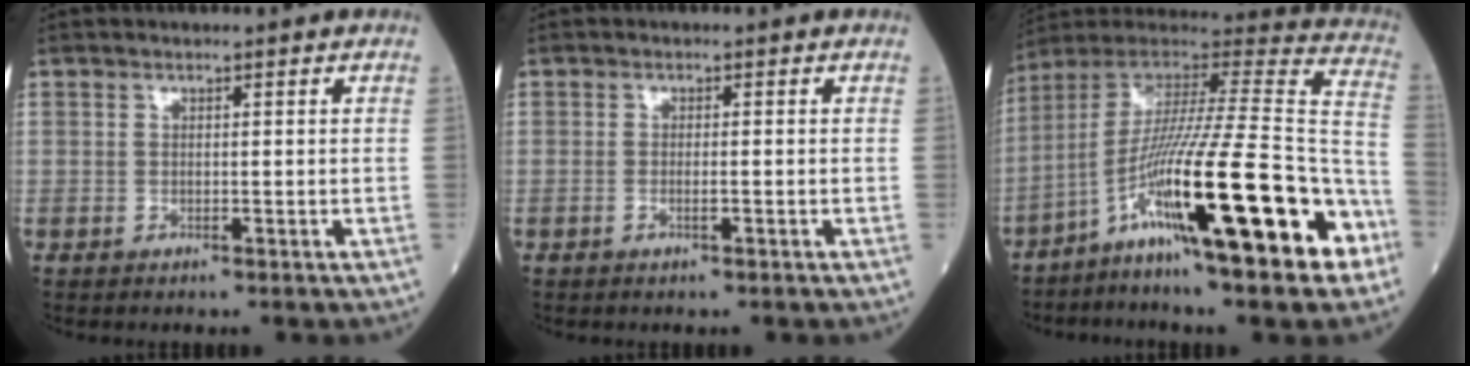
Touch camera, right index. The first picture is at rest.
{"total": 1.2, "force": [-0.4, 0.2, 1.1], "torque": [-0.024, -0.001, -0.007]}
{"total": 28.8, "force": [-12.1, 2.6, 26.0], "torque": [-0.392, -0.028, -0.206]}